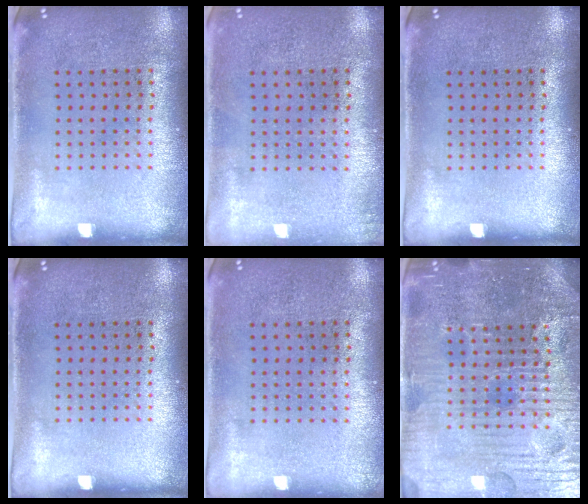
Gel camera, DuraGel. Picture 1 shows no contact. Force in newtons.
{"total": 0.5, "press": 0.5, "slide": 0.1}
{"total": 0.0}
{"total": 0.0}
{"total": 0.0}
{"total": 5.5, "press": 5.2, "slide": 1.8}